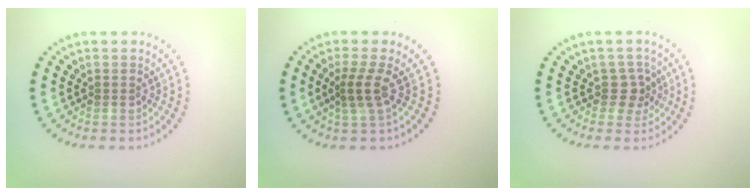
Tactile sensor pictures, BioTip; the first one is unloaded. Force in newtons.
{"total": 2.2, "press": 1.5, "slide": 1.6}
{"total": 2.1, "press": 1.6, "slide": 1.3}